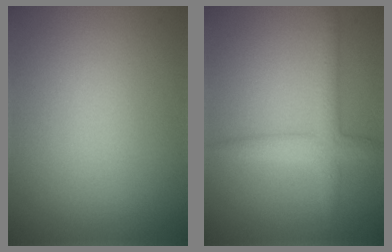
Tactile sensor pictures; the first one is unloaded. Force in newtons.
{"total": 3.0, "press": 3.0, "slide": 0.1}